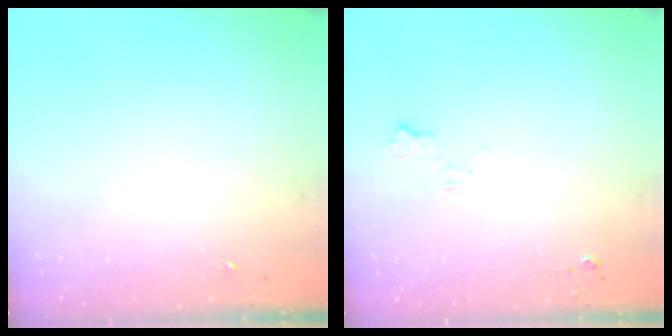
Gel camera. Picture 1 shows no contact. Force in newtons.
{"total": 6.0, "press": 6.0, "slide": 1.0}